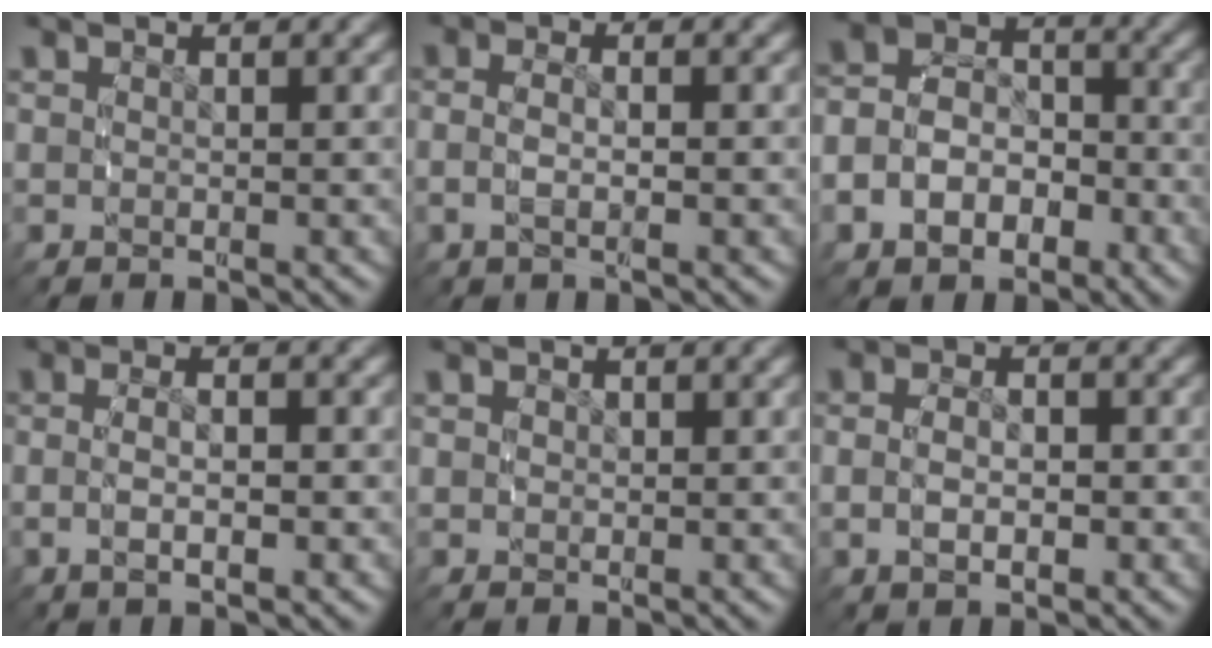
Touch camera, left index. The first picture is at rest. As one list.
[{"total": 2.7, "force": [-0.4, 1.2, 2.4], "torque": [-0.057, 0.000, -0.008]}, {"total": 9.0, "force": [-2.2, 7.6, 4.3], "torque": [-0.093, -0.007, -0.049]}, {"total": 3.2, "force": [-0.5, 1.2, 2.9], "torque": [-0.056, 0.007, -0.011]}, {"total": 0.7, "force": [0.3, 0.6, 0.3], "torque": [0.001, 0.002, 0.006]}, {"total": 3.3, "force": [-0.4, 2.1, 2.5], "torque": [-0.052, 0.003, -0.009]}]